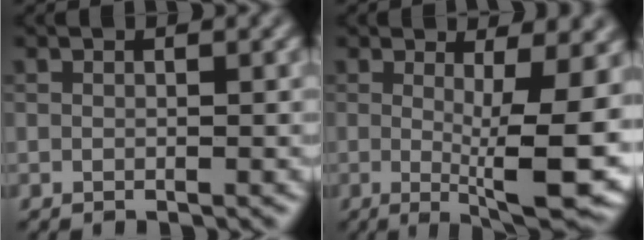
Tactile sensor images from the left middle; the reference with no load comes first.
{"total": 10.2, "force": [-0.2, 2.4, 9.9], "torque": [-0.127, -0.014, -0.003]}